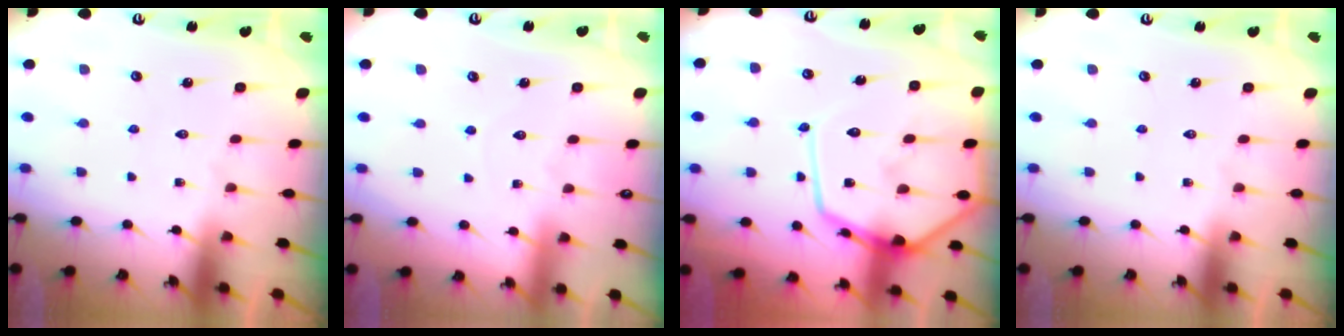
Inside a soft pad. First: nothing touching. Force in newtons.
{"total": 3.0, "press": 3.0, "slide": 0.2}
{"total": 16.9, "press": 16.8, "slide": 1.7}
{"total": 0.0}